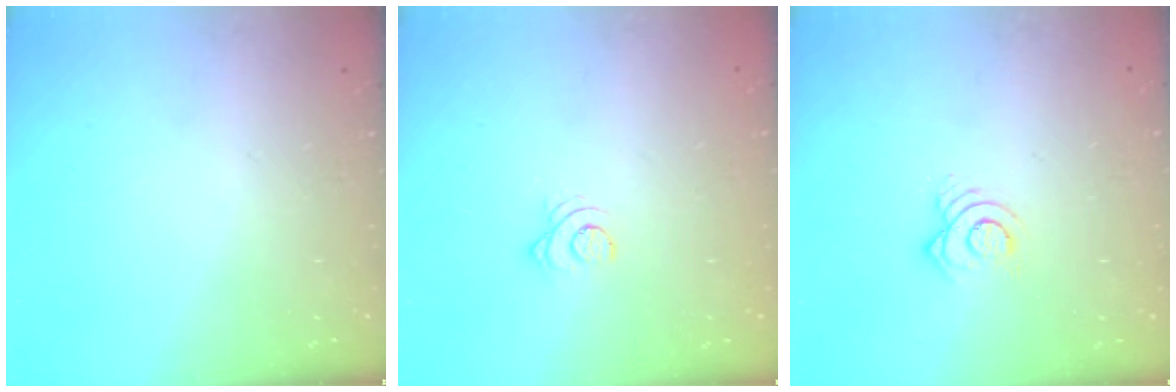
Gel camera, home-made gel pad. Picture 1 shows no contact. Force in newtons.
{"total": 2.5, "press": 2.5, "slide": 0.2}
{"total": 6.5, "press": 6.4, "slide": 0.8}